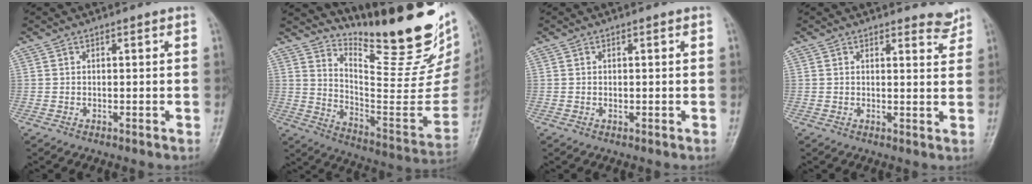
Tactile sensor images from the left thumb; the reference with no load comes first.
{"total": 27.3, "force": [19.6, 7.4, 17.6], "torque": [-0.222, -0.137, 0.290]}
{"total": 0.5, "force": [0.1, 0.4, 0.4], "torque": [-0.007, -0.001, 0.000]}
{"total": 3.2, "force": [3.0, 1.0, 0.3], "torque": [0.009, -0.028, 0.025]}